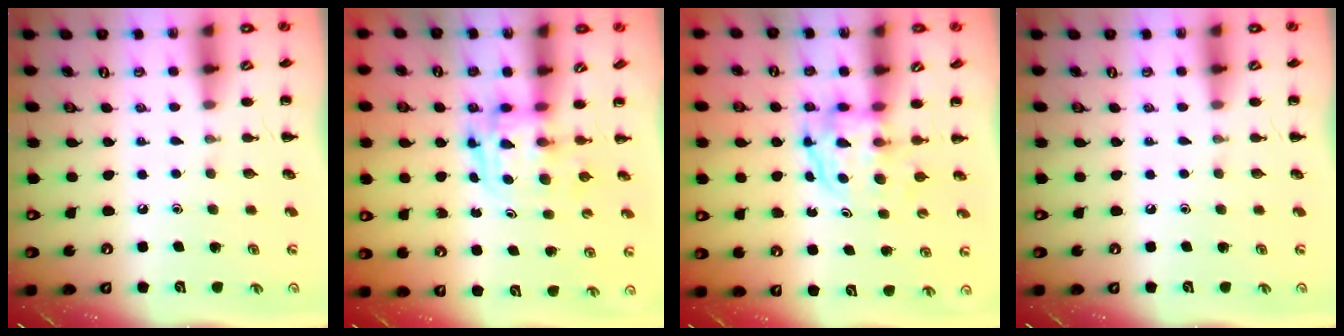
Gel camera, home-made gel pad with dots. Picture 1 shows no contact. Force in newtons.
{"total": 3.3, "press": 3.3, "slide": 0.5}
{"total": 3.8, "press": 3.8, "slide": 0.3}
{"total": 0.0}